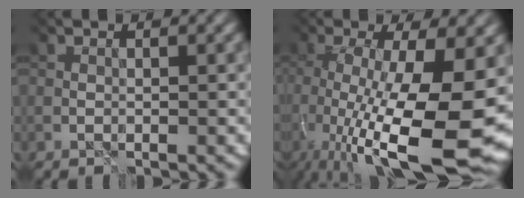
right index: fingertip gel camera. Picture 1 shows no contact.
{"total": 14.8, "force": [-4.0, 4.7, 13.4], "torque": [-0.216, -0.029, -0.053]}